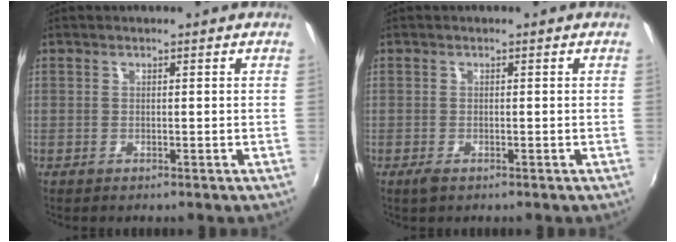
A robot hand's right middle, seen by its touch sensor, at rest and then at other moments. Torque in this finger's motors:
{"motor_torque": [0.33, -0.27, 0.05, 0.02]}